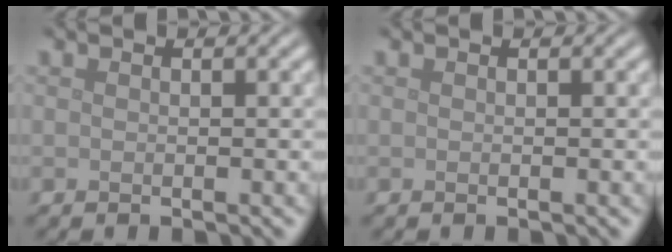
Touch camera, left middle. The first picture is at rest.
{"total": 0.0}